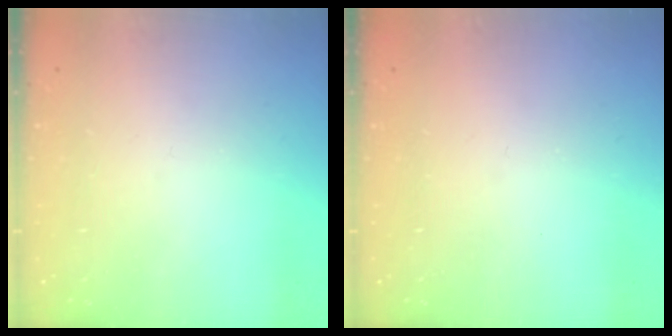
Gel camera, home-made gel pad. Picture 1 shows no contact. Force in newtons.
{"total": 0.0}